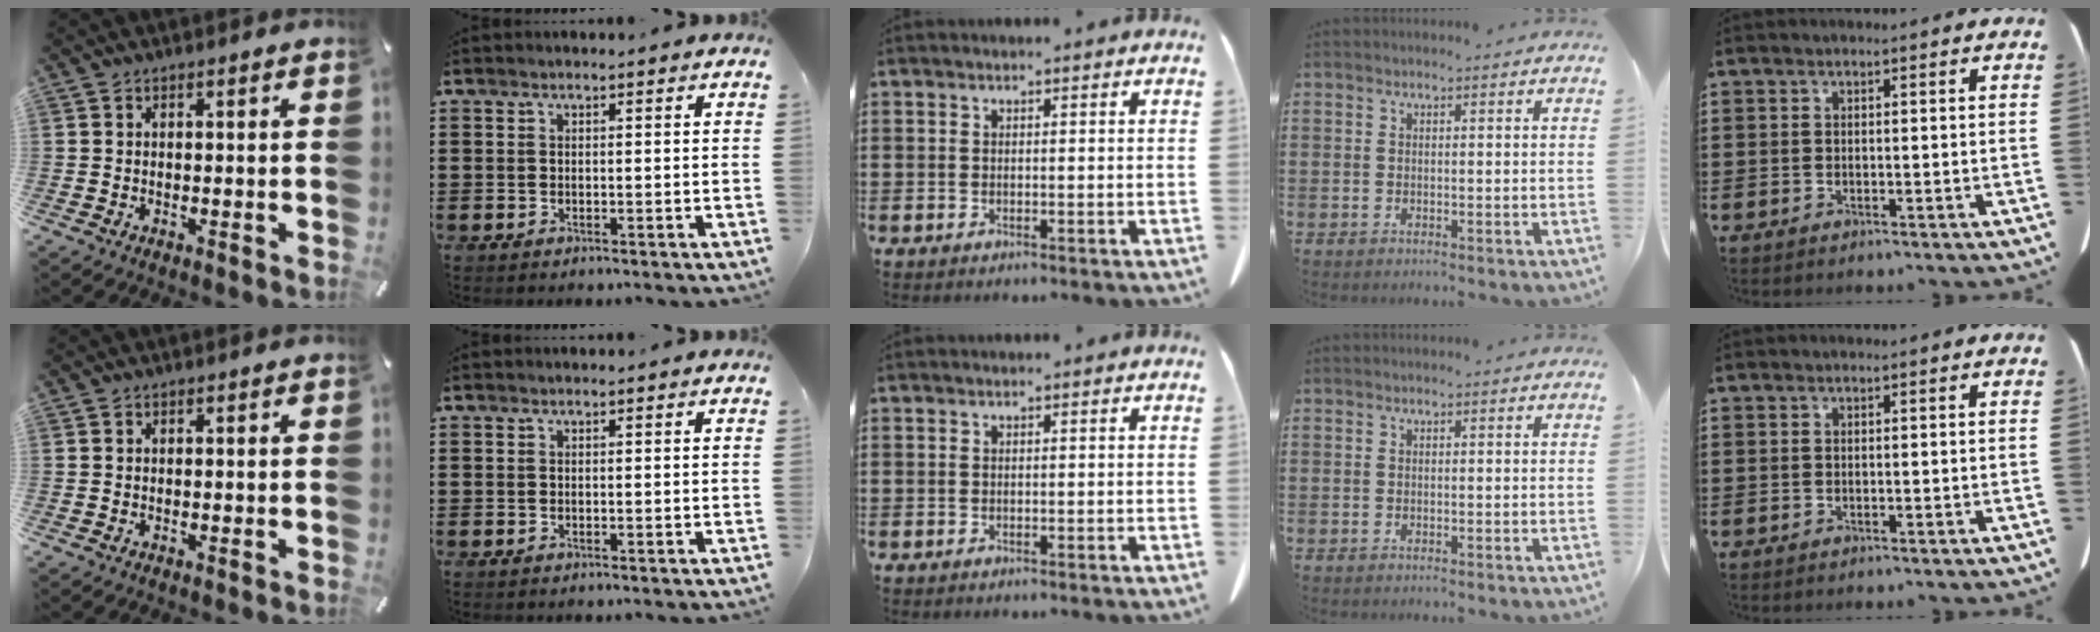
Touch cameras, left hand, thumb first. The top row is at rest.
{}